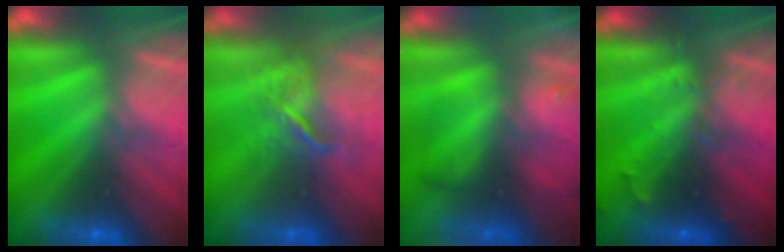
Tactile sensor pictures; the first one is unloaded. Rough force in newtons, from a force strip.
{"total": 3.5}
{"total": 6.1}
{"total": 2.9}